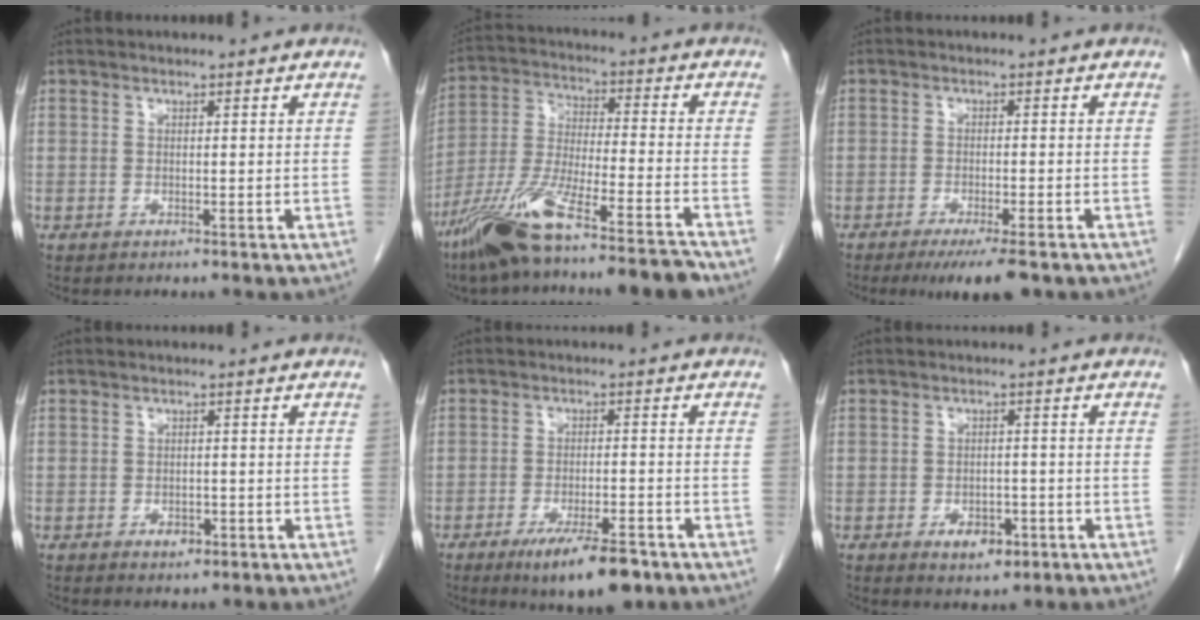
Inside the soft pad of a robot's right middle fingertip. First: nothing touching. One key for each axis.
{"total": 16.4, "fx": -12.6, "fy": 0.3, "fz": 10.4, "tx": -0.218, "ty": -0.020, "tz": -0.226}
{"total": 6.9, "fx": -5.0, "fy": 0.9, "fz": 4.6, "tx": -0.060, "ty": -0.013, "tz": -0.073}
{"total": 1.9, "fx": -0.9, "fy": 1.2, "fz": 1.1, "tx": -0.015, "ty": 0.003, "tz": -0.008}
{"total": 9.1, "fx": -6.0, "fy": 2.1, "fz": 6.5, "tx": -0.101, "ty": -0.011, "tz": -0.090}
{"total": 4.2, "fx": -2.0, "fy": 2.5, "fz": 2.7, "tx": -0.037, "ty": 0.004, "tz": -0.021}